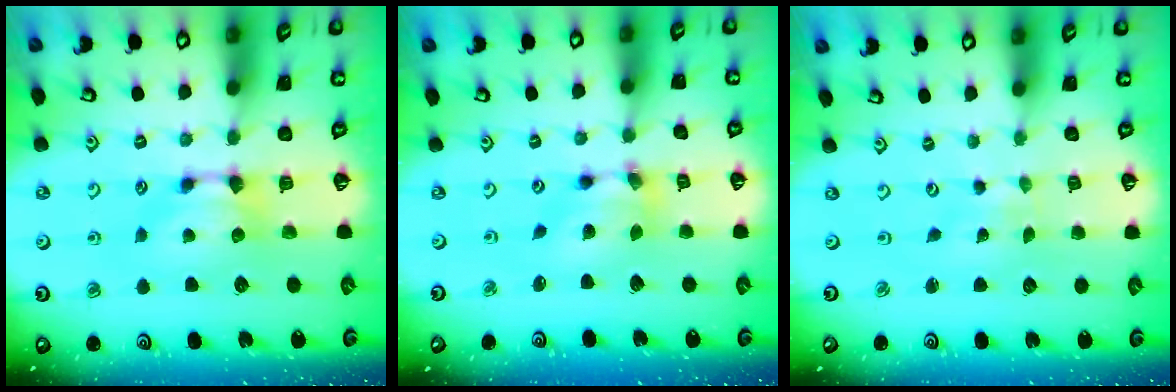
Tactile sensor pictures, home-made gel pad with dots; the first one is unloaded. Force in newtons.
{"total": 4.5, "press": 4.2, "slide": 1.5}
{"total": 6.4, "press": 6.4, "slide": 0.4}